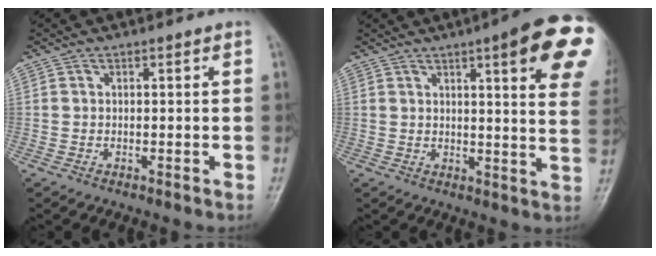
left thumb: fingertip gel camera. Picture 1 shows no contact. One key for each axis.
{"total": 17.8, "fx": 8.3, "fy": 3.7, "fz": 15.3, "tx": -0.171, "ty": -0.025, "tz": 0.091}